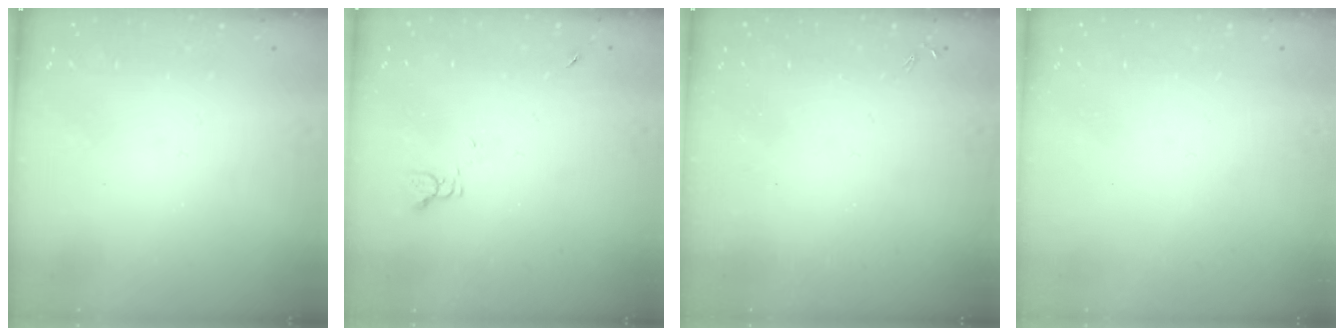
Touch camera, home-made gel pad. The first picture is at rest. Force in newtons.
{"total": 1.7, "press": 1.7, "slide": 0.2}
{"total": 0.0}
{"total": 0.0}